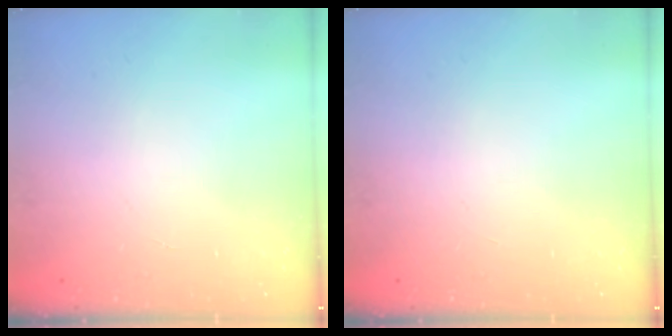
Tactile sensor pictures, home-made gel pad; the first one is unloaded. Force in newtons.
{"total": 0.0}